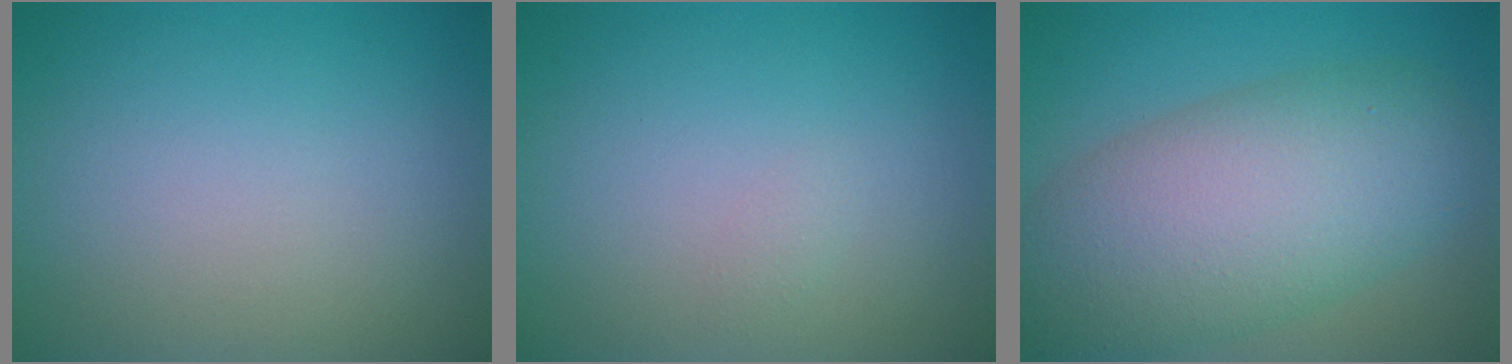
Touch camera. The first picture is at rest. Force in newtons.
{"total": 0.5, "press": 0.5, "slide": 0.0}
{"total": 10.0, "press": 10.0, "slide": 0.6}